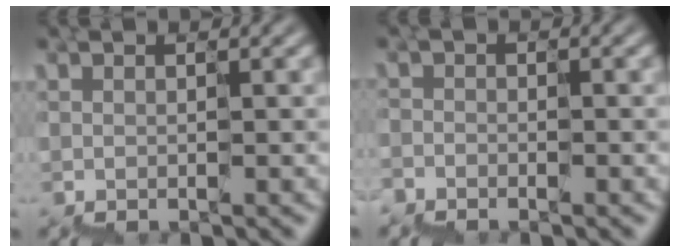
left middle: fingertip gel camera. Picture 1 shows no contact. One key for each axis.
{"total": 1.7, "fx": -1.4, "fy": -0.5, "fz": -0.8, "tx": 0.014, "ty": -0.005, "tz": -0.036}